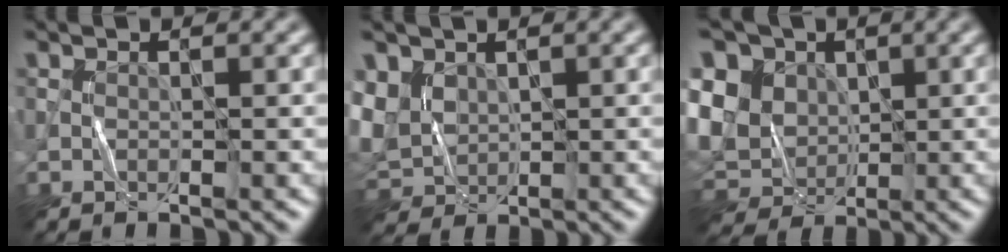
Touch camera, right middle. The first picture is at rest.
{"total": 4.7, "force": [1.4, 3.8, 2.4], "torque": [-0.063, 0.001, 0.025]}
{"total": 12.4, "force": [2.8, 10.1, 6.6], "torque": [-0.159, 0.025, 0.033]}